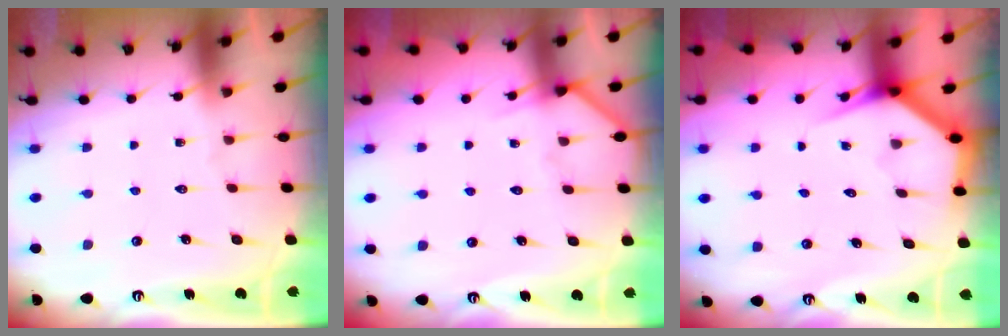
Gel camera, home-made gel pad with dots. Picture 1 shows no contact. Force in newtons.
{"total": 3.1, "press": 3.1, "slide": 0.3}
{"total": 3.4, "press": 3.4, "slide": 0.3}